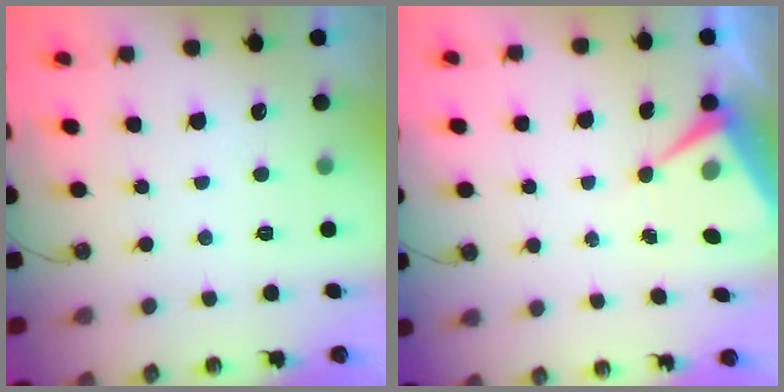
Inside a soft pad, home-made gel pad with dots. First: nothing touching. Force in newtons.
{"total": 8.2, "press": 8.2, "slide": 0.1}